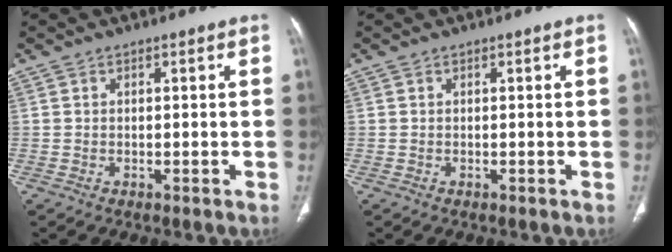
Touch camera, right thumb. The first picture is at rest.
{"total": 0.0}